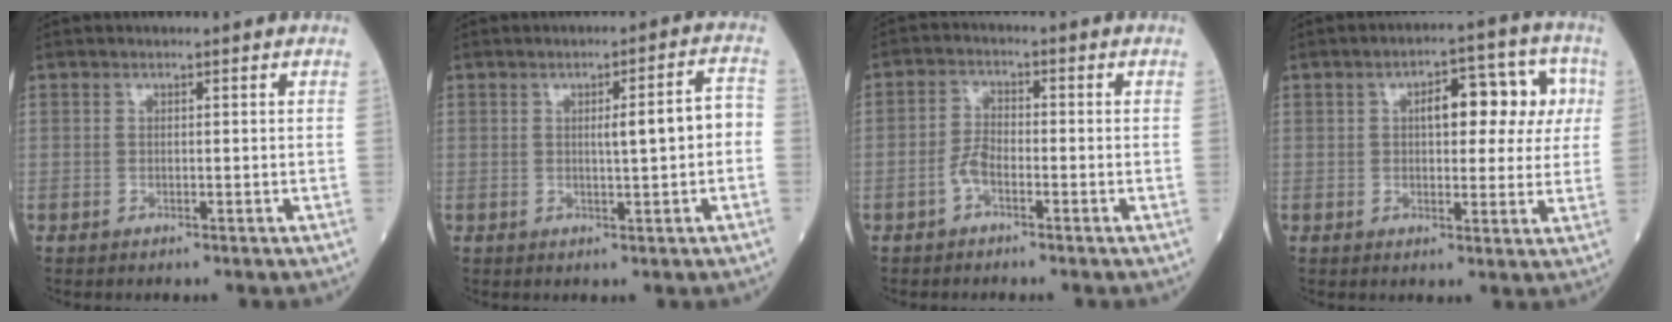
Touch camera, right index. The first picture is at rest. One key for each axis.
{"total": 5.1, "fx": -0.2, "fy": 0.5, "fz": 5.1, "tx": -0.073, "ty": 0.016, "tz": -0.002}
{"total": 3.0, "fx": -1.6, "fy": 1.4, "fz": 2.1, "tx": -0.040, "ty": 0.006, "tz": -0.035}
{"total": 9.9, "fx": 2.3, "fy": 4.4, "fz": 8.6, "tx": -0.102, "ty": 0.035, "tz": 0.029}